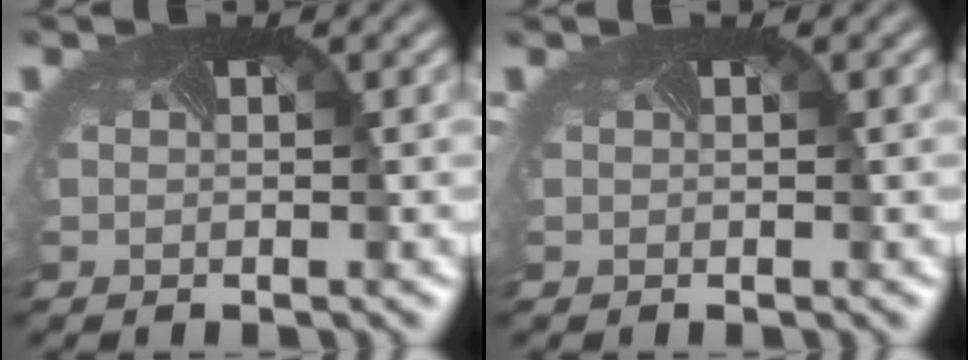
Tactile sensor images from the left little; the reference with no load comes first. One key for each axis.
{"total": 0.0}